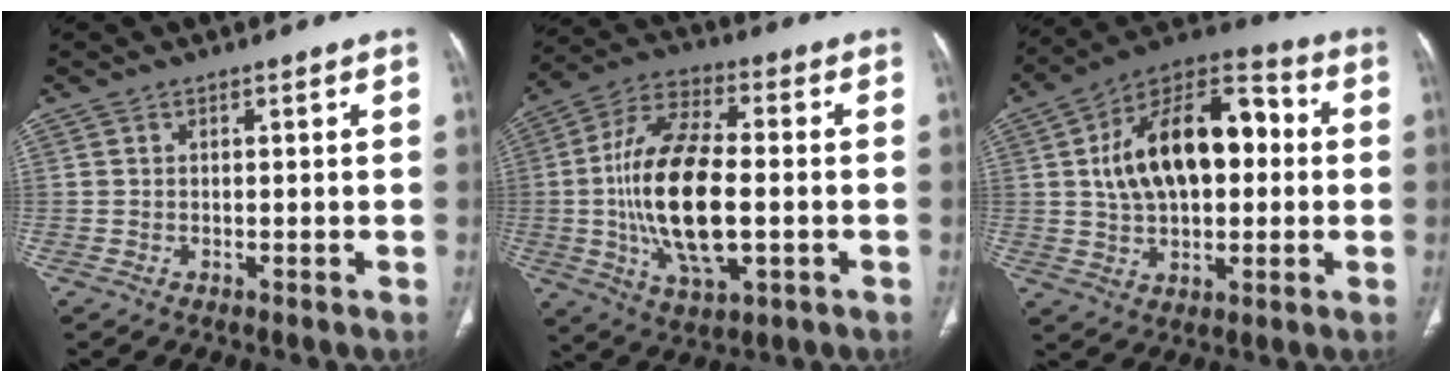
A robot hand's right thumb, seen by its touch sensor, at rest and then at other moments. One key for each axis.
{"total": 19.8, "fx": -2.0, "fy": 8.9, "fz": 17.6, "tx": -0.339, "ty": 0.012, "tz": -0.031}
{"total": 20.5, "fx": 2.3, "fy": 11.9, "fz": 16.6, "tx": -0.248, "ty": 0.031, "tz": 0.035}